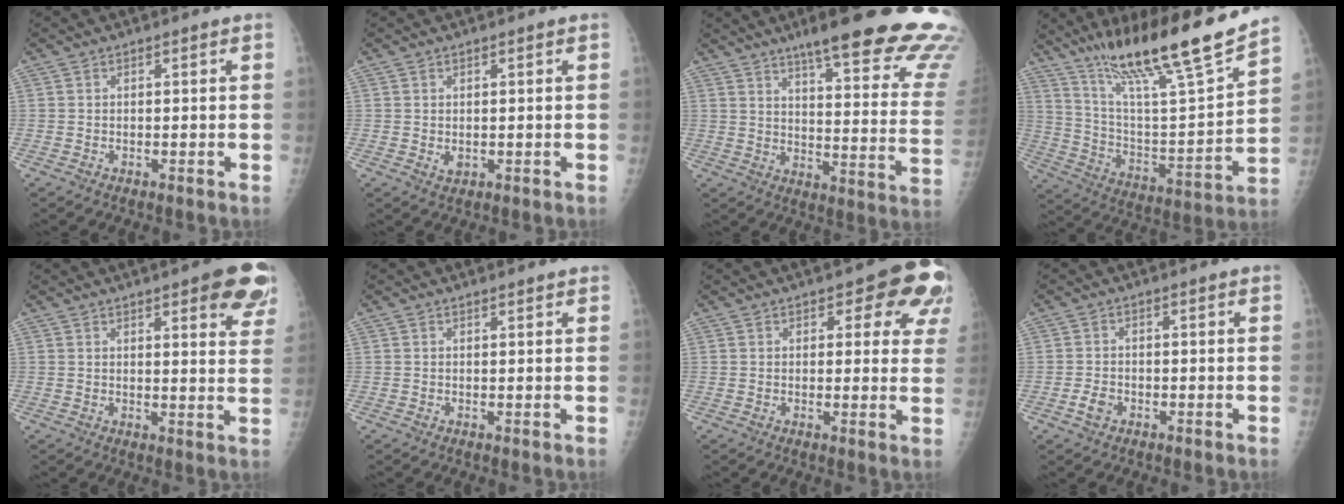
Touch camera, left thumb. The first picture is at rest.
{"total": 1.6, "force": [0.2, 1.0, 1.2], "torque": [-0.017, -0.005, 0.008]}
{"total": 28.8, "force": [21.0, 4.8, 19.1], "torque": [-0.190, -0.106, 0.267]}
{"total": 24.5, "force": [17.9, 2.4, 16.5], "torque": [-0.253, -0.064, 0.314]}
{"total": 11.4, "force": [6.5, 3.2, 8.8], "torque": [-0.073, -0.025, 0.073]}
{"total": 1.0, "force": [0.8, 0.2, 0.4], "torque": [-0.005, -0.002, 0.012]}
{"total": 10.3, "force": [5.1, 4.6, 7.6], "torque": [-0.039, -0.014, 0.049]}
{"total": 2.4, "force": [-1.1, 1.6, 1.4], "torque": [-0.024, 0.004, -0.021]}